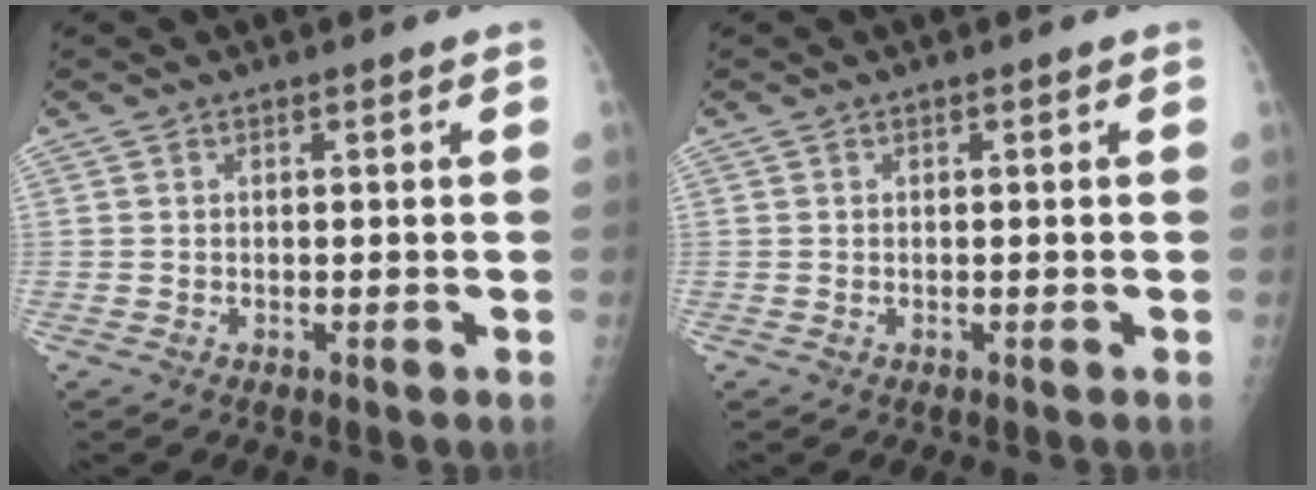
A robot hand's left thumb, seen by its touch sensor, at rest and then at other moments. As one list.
[{"total": 0.0}]